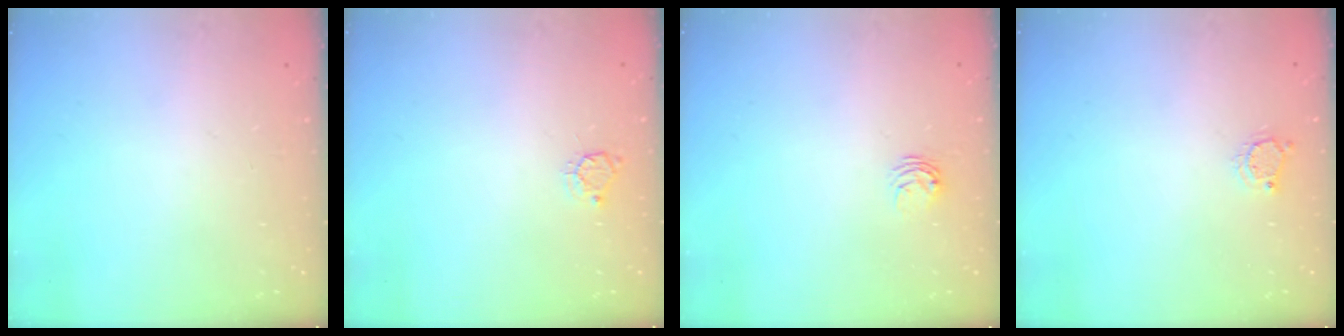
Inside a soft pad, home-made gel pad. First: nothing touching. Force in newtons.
{"total": 4.2, "press": 4.2, "slide": 0.4}
{"total": 3.7, "press": 3.6, "slide": 0.4}
{"total": 4.4, "press": 4.4, "slide": 0.5}